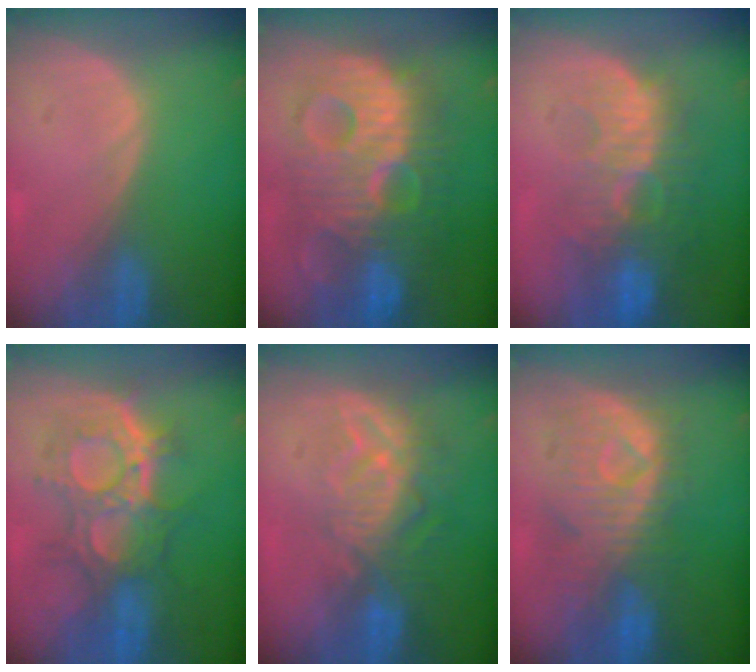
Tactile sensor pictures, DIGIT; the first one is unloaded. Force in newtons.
{"total": 13.6, "press": 13.5, "slide": 1.2}
{"total": 10.8, "press": 9.4, "slide": 5.3}
{"total": 9.5, "press": 9.3, "slide": 2.0}
{"total": 9.4, "press": 8.2, "slide": 4.6}
{"total": 9.6, "press": 9.2, "slide": 3.0}